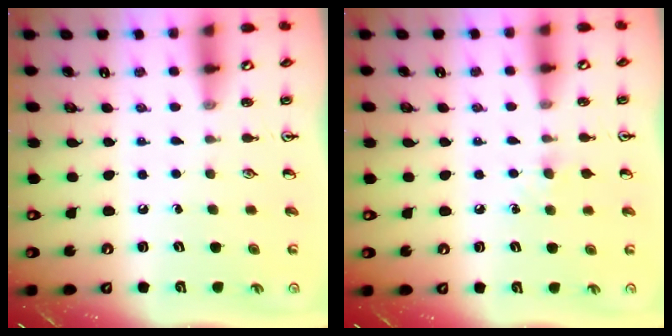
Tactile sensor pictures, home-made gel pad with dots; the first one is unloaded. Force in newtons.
{"total": 5.4, "press": 5.3, "slide": 0.7}